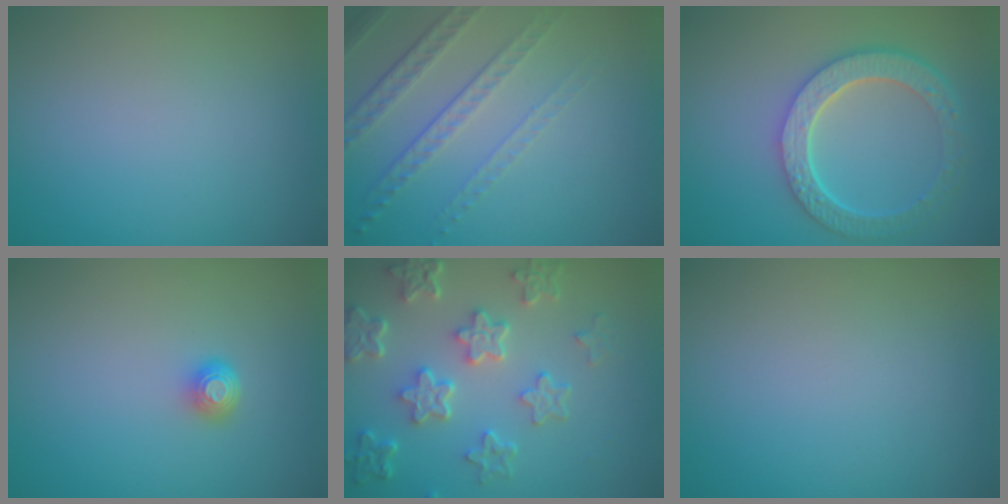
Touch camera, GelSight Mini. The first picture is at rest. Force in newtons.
{"total": 4.6, "press": 3.1, "slide": 3.4}
{"total": 6.1, "press": 4.6, "slide": 3.9}
{"total": 1.6, "press": 1.2, "slide": 1.2}
{"total": 6.0, "press": 4.7, "slide": 3.9}
{"total": 0.0}